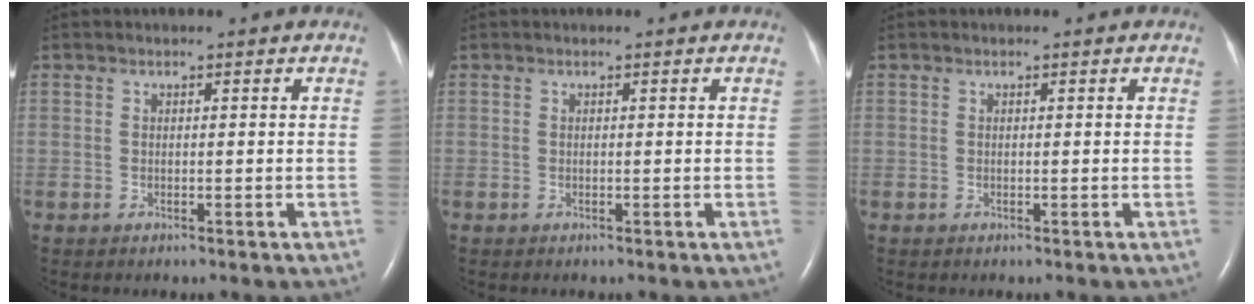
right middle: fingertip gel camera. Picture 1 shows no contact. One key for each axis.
{"total": 0.0}
{"total": 0.0}